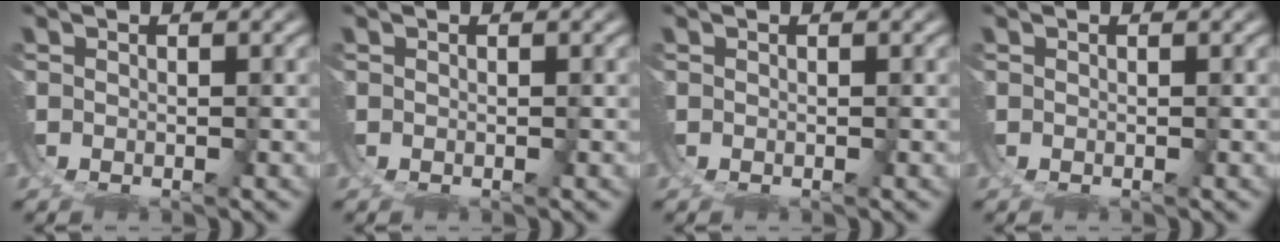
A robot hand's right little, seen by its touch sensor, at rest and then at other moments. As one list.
[{"total": 0.0}, {"total": 0.0}, {"total": 0.0}]